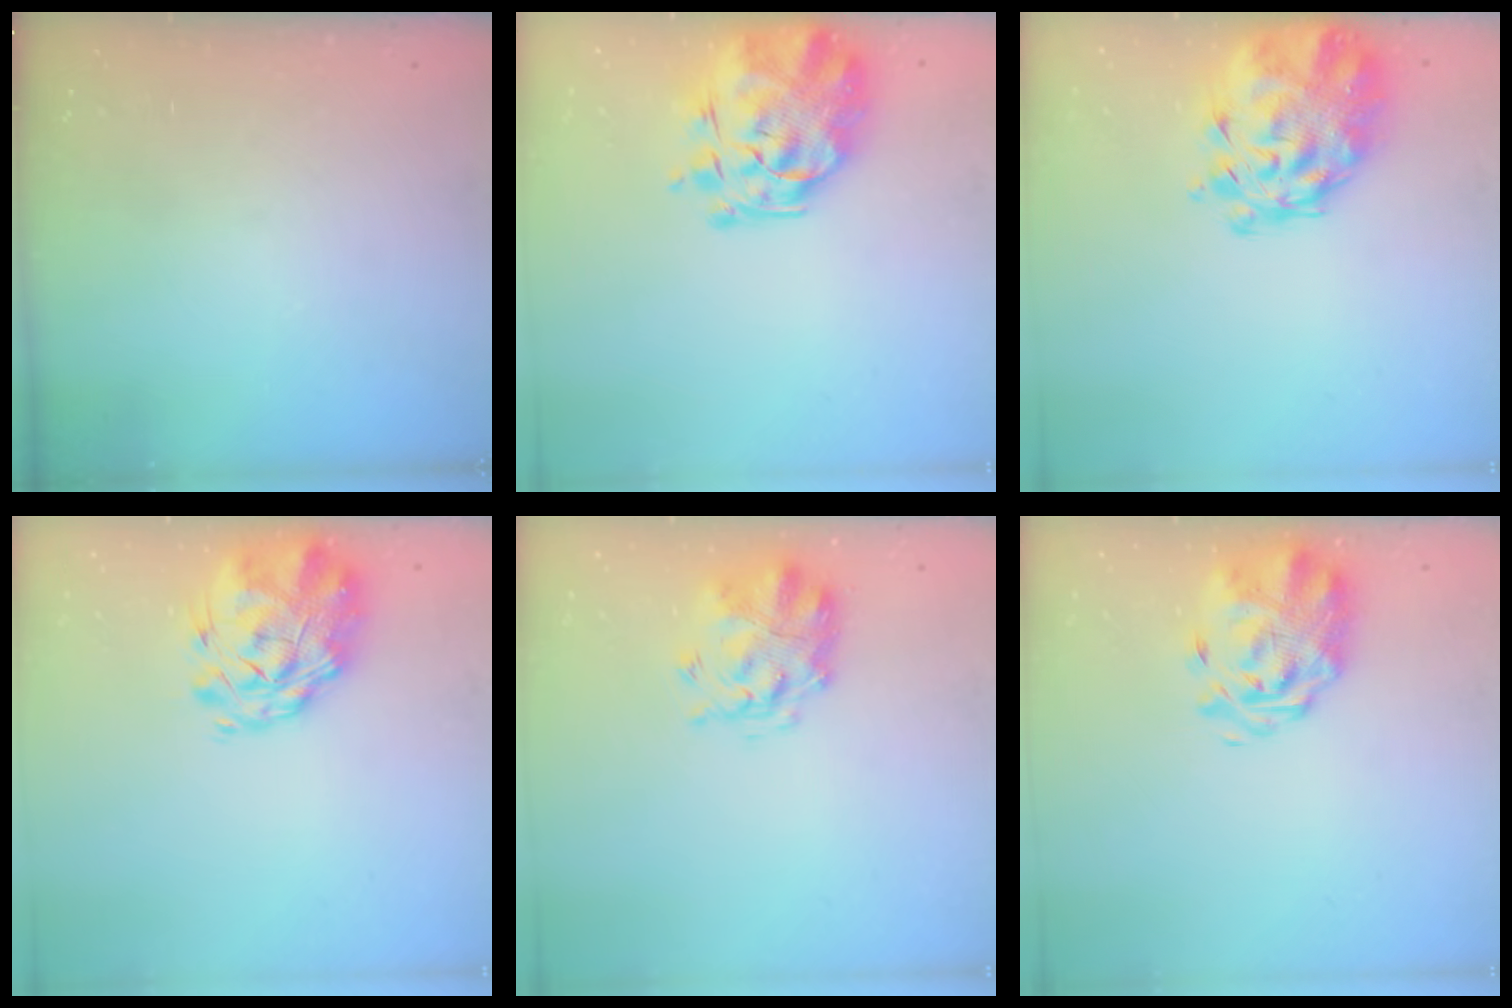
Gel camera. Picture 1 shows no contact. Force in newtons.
{"total": 7.0, "press": 6.5, "slide": 2.7}
{"total": 8.0, "press": 7.4, "slide": 2.9}
{"total": 3.3, "press": 2.6, "slide": 2.0}
{"total": 3.8, "press": 3.5, "slide": 1.6}
{"total": 4.0, "press": 3.8, "slide": 1.2}